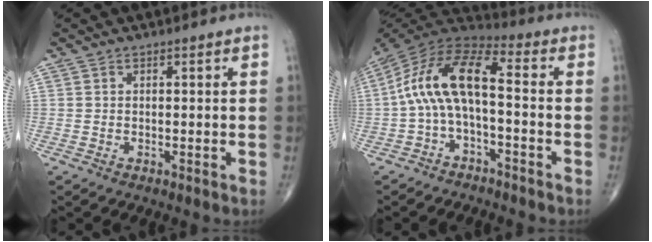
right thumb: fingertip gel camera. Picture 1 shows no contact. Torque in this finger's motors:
{"motor_torque": [0.42, 0.37, 1.41, -0.21, 0.47]}